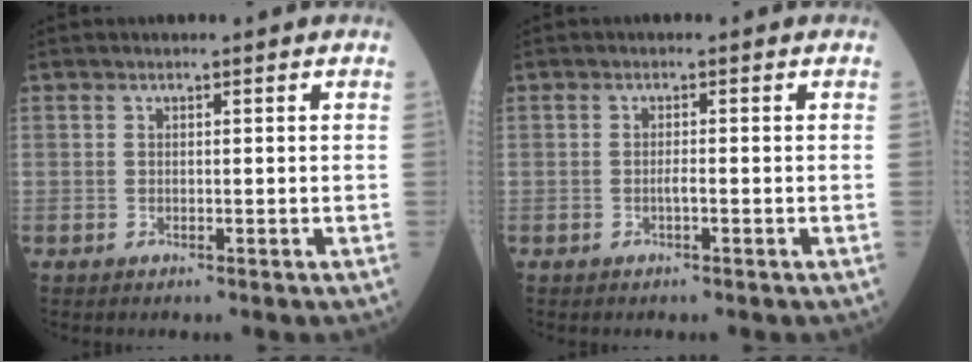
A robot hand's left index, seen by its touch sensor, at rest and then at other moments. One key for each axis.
{"total": 1.0, "fx": -0.4, "fy": 0.0, "fz": 0.9, "tx": -0.018, "ty": 0.001, "tz": -0.008}